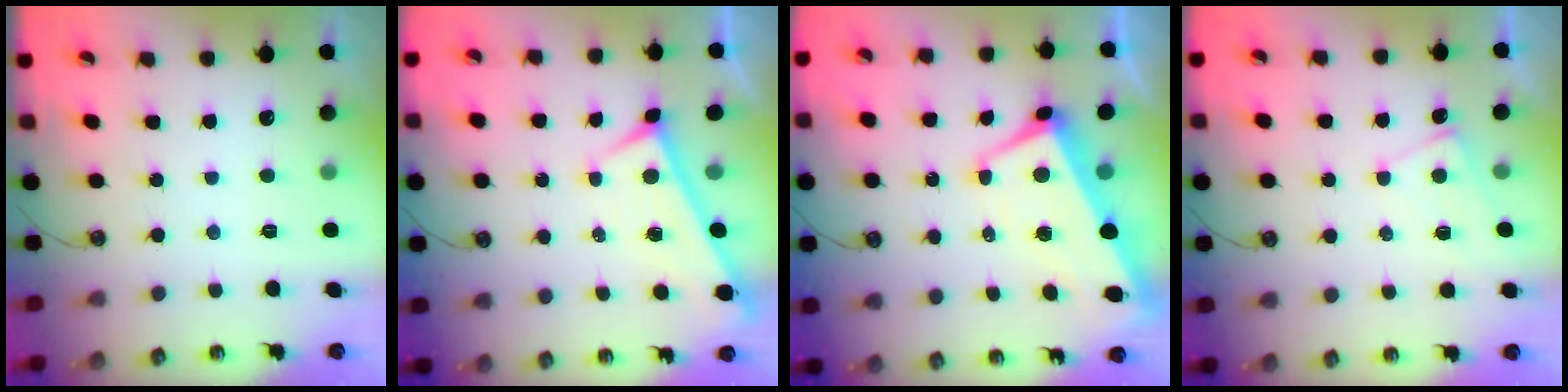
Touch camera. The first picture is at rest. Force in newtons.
{"total": 0.0}
{"total": 1.8, "press": 1.1, "slide": 1.3}
{"total": 2.1, "press": 2.0, "slide": 0.3}